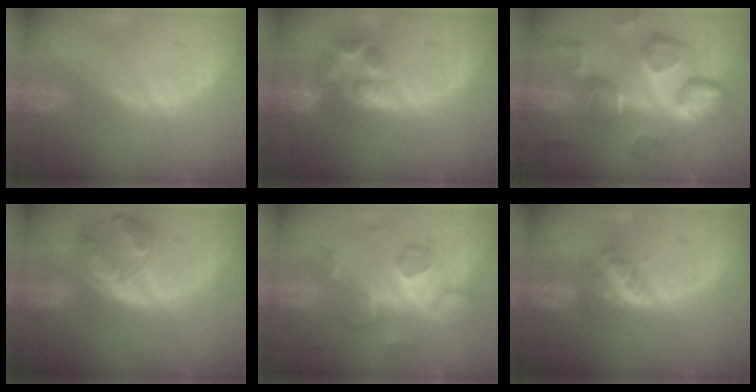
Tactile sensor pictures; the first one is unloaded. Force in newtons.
{"total": 7.0, "press": 6.1, "slide": 3.4}
{"total": 13.0, "press": 11.4, "slide": 6.4}
{"total": 8.0, "press": 7.0, "slide": 3.9}
{"total": 8.7, "press": 7.6, "slide": 4.3}
{"total": 4.8, "press": 4.4, "slide": 1.8}